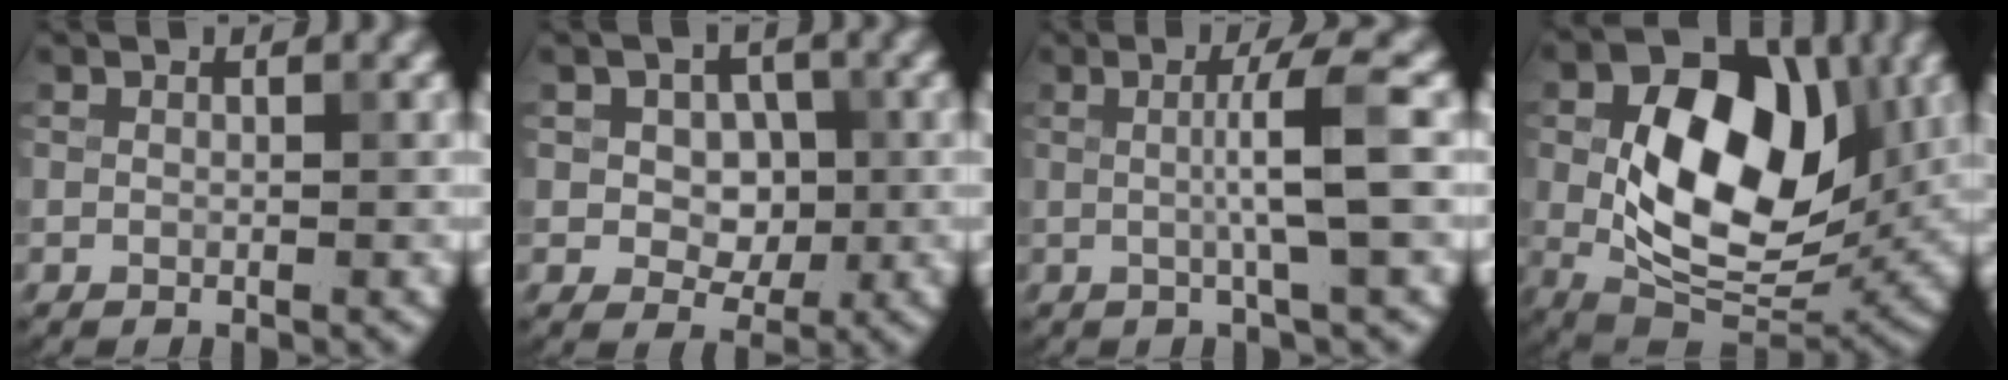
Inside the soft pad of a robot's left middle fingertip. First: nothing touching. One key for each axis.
{"total": 4.0, "fx": 0.3, "fy": 3.1, "fz": 2.5, "tx": -0.035, "ty": 0.000, "tz": -0.007}
{"total": 4.6, "fx": 0.2, "fy": 0.5, "fz": 4.5, "tx": -0.072, "ty": 0.003, "tz": -0.001}
{"total": 14.2, "fx": 1.5, "fy": 8.8, "fz": 11.0, "tx": -0.173, "ty": -0.005, "tz": 0.024}